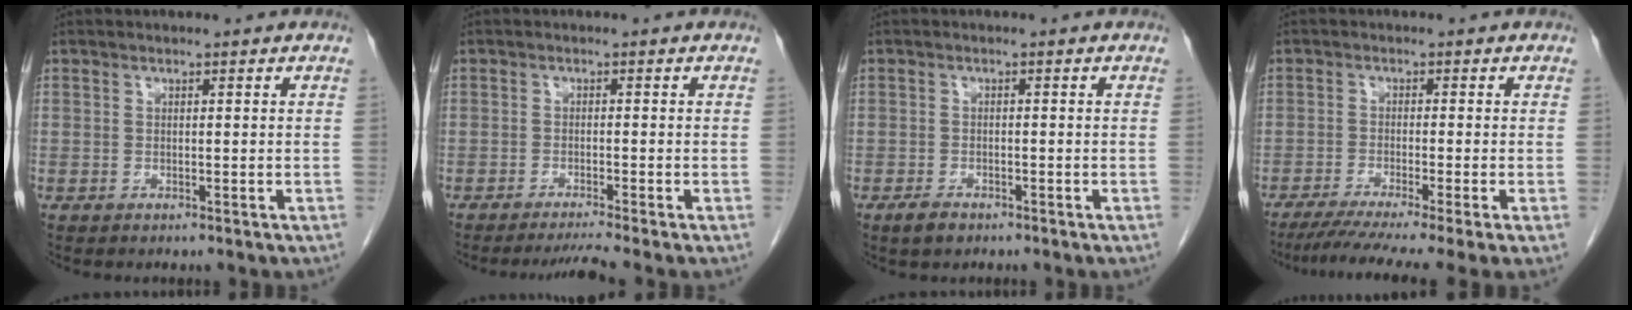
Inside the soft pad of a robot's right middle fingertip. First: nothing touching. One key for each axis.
{"total": 3.1, "fx": -2.6, "fy": -1.6, "fz": 0.7, "tx": -0.022, "ty": -0.015, "tz": -0.045}
{"total": 2.4, "fx": -1.9, "fy": 0.9, "fz": 1.3, "tx": -0.036, "ty": -0.005, "tz": -0.029}
{"total": 10.9, "fx": -8.3, "fy": -0.9, "fz": 7.1, "tx": -0.107, "ty": -0.030, "tz": -0.127}